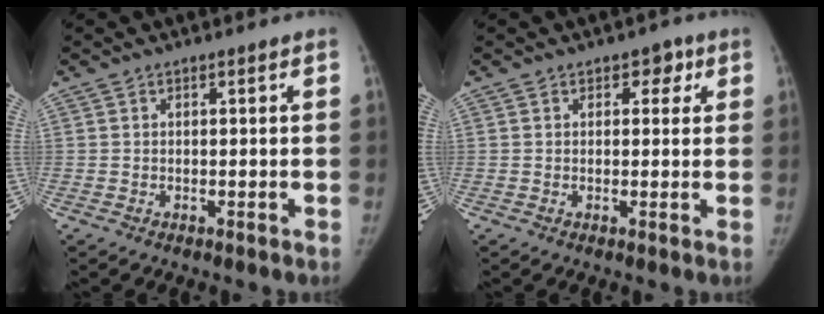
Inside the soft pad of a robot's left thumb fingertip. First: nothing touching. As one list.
[{"total": 3.0, "force": [1.3, 2.1, 1.6], "torque": [0.008, -0.001, 0.012]}]